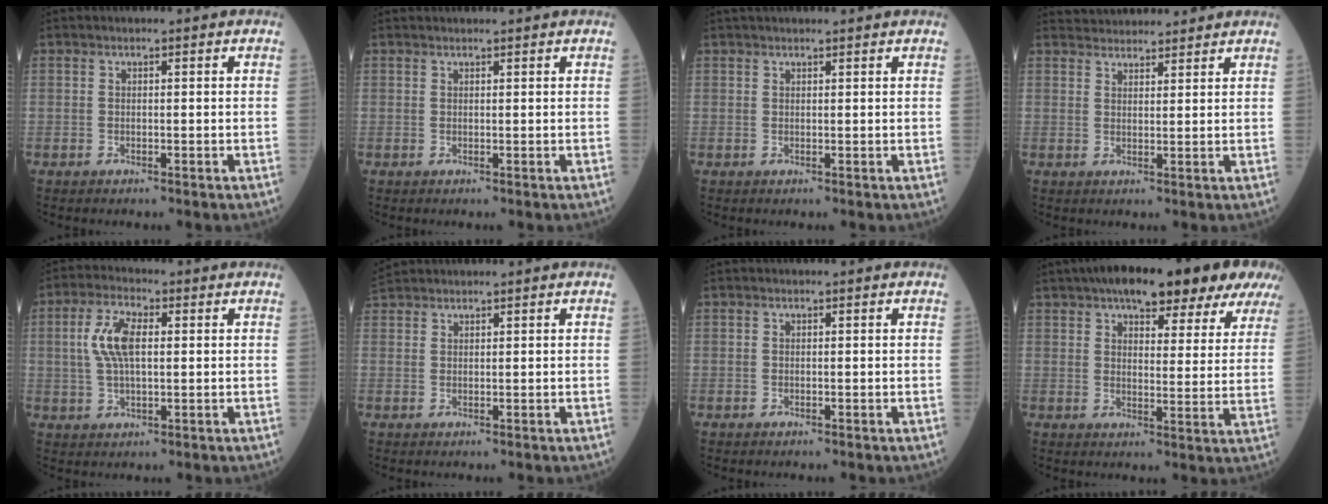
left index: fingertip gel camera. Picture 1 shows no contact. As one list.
[{"total": 1.5, "force": [1.4, 0.0, 0.4], "torque": [-0.005, 0.021, 0.027]}, {"total": 3.7, "force": [3.4, 0.0, 1.5], "torque": [-0.016, 0.033, 0.047]}, {"total": 6.5, "force": [6.3, 1.3, 1.0], "torque": [-0.014, 0.032, 0.091]}, {"total": 6.8, "force": [1.1, 2.5, 6.2], "torque": [-0.143, 0.011, 0.022]}, {"total": 2.0, "force": [2.0, 0.1, 0.1], "torque": [-0.013, 0.019, 0.044]}, {"total": 0.0}, {"total": 19.2, "force": [14.5, 5.4, 11.3], "torque": [-0.147, 0.036, 0.174]}]